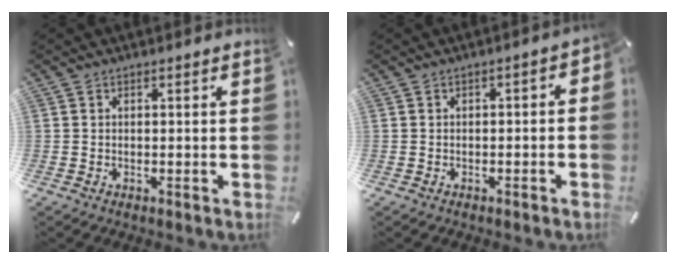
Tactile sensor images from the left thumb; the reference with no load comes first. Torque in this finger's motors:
{"motor_torque": [0.41, 0.41, 0.00, 0.01, 0.02]}